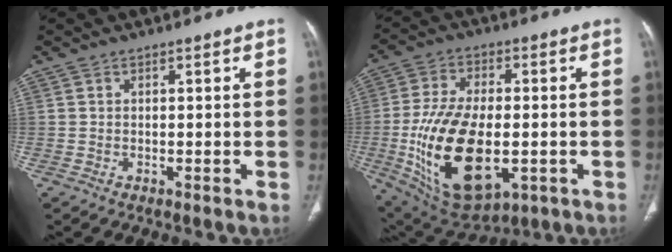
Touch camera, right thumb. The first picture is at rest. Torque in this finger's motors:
{"motor_torque": [0.03, 1.28, 2.15, -0.62, 0.73]}